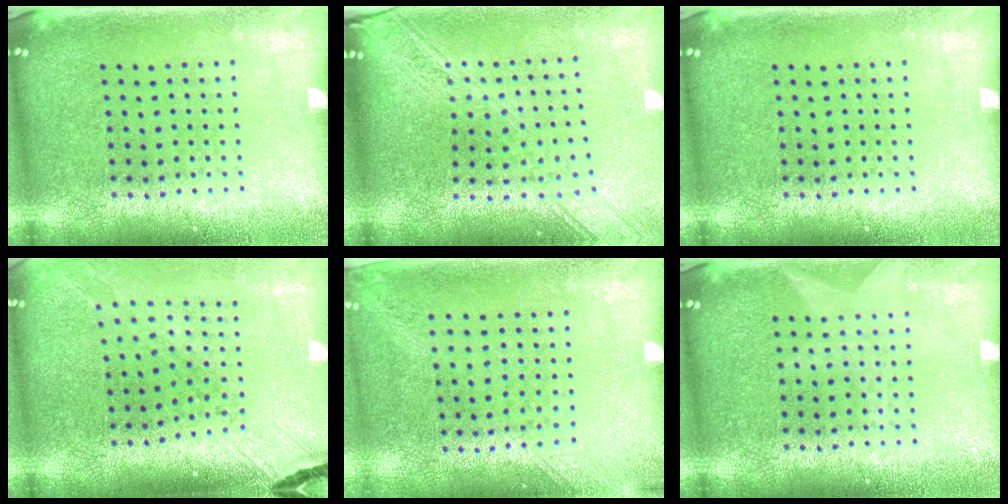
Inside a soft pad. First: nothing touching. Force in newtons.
{"total": 2.2, "press": 1.8, "slide": 1.3}
{"total": 0.0}
{"total": 1.5, "press": 1.5, "slide": 0.4}
{"total": 1.4, "press": 1.1, "slide": 0.9}
{"total": 1.0, "press": 1.0, "slide": 0.1}